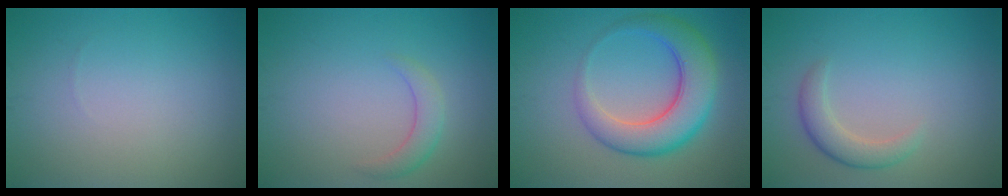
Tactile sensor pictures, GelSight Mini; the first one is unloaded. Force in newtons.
{"total": 2.0, "press": 2.0, "slide": 0.0}
{"total": 7.0, "press": 7.0, "slide": 0.3}
{"total": 2.5, "press": 2.5, "slide": 0.1}